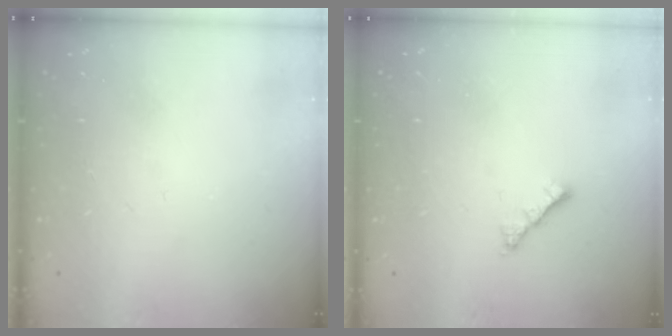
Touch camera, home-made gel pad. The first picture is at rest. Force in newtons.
{"total": 2.0, "press": 1.9, "slide": 0.5}